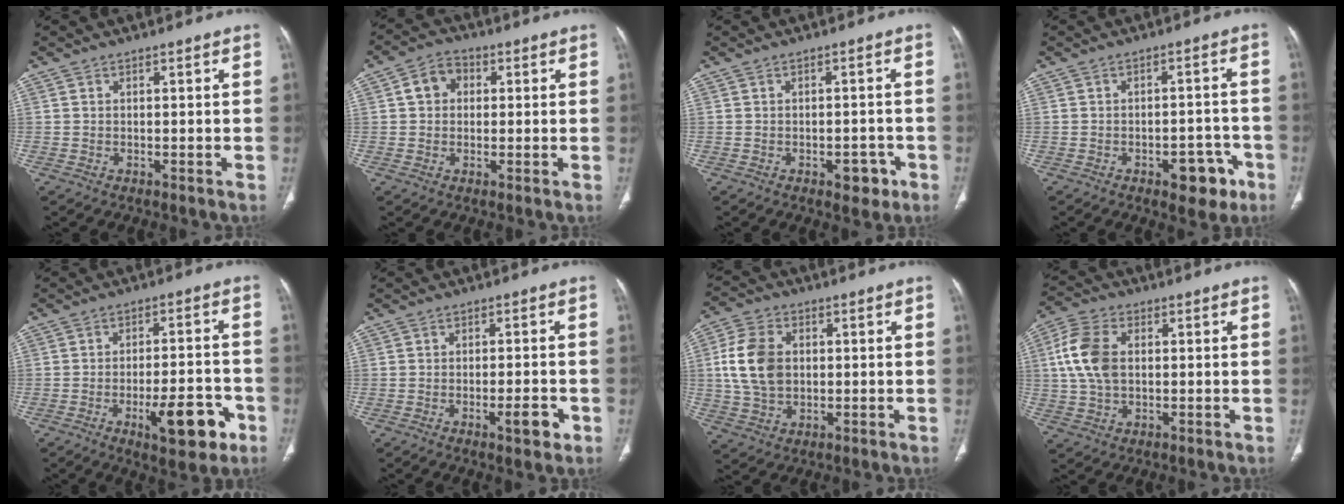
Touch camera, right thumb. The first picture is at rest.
{"total": 5.4, "force": [1.0, 4.4, 3.0], "torque": [-0.036, 0.012, 0.009]}
{"total": 3.8, "force": [-1.9, 2.2, 2.4], "torque": [-0.012, 0.011, -0.020]}
{"total": 7.2, "force": [-3.7, 3.8, 4.8], "torque": [-0.030, 0.030, -0.041]}
{"total": 11.2, "force": [-5.1, 4.0, 9.2], "torque": [-0.119, 0.025, -0.067]}
{"total": 4.3, "force": [-1.8, 1.2, 3.7], "torque": [-0.050, 0.003, -0.023]}
{"total": 11.2, "force": [1.1, 8.1, 7.6], "torque": [-0.138, 0.004, 0.022]}
{"total": 10.0, "force": [1.3, 6.4, 7.5], "torque": [-0.159, 0.011, 0.025]}